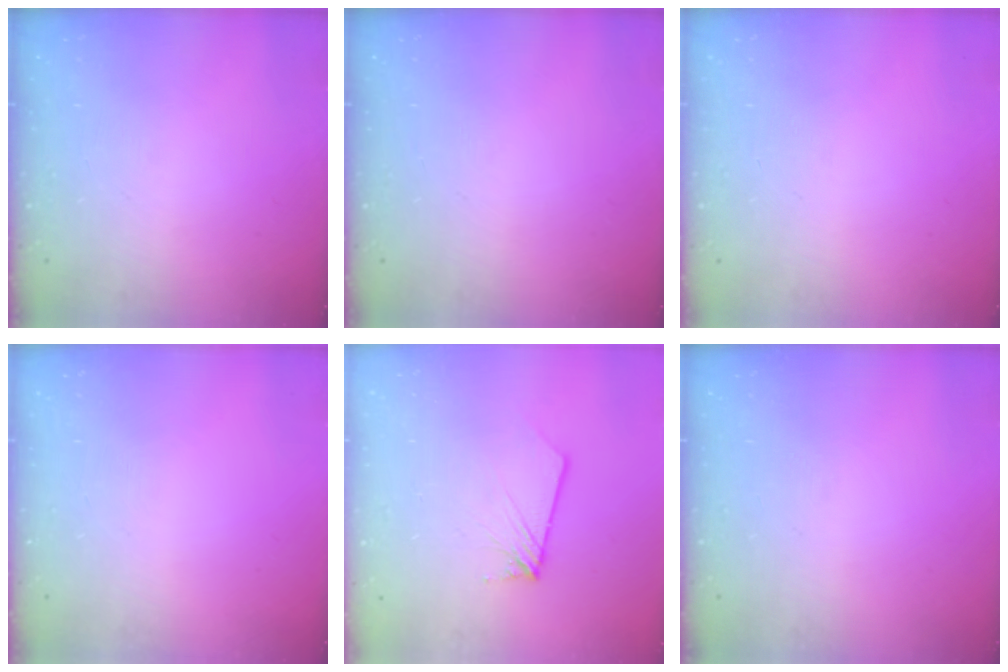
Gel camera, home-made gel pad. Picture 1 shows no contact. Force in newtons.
{"total": 0.0}
{"total": 0.0}
{"total": 0.0}
{"total": 2.8, "press": 2.8, "slide": 0.3}
{"total": 0.0}